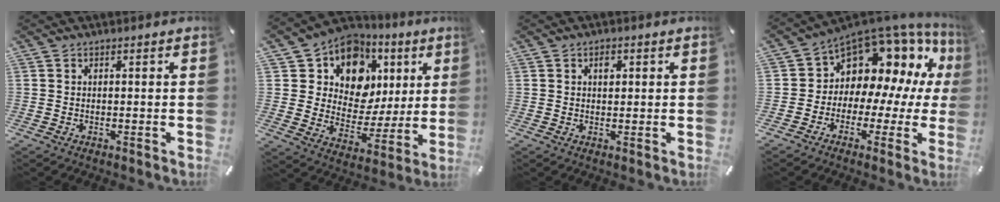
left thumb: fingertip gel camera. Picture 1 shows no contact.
{"total": 13.3, "force": [6.5, 10.2, 5.4], "torque": [-0.090, -0.052, 0.119]}
{"total": 1.9, "force": [0.6, 1.3, 1.3], "torque": [-0.012, -0.001, 0.007]}
{"total": 10.7, "force": [6.0, 7.7, 4.3], "torque": [-0.072, -0.073, 0.105]}